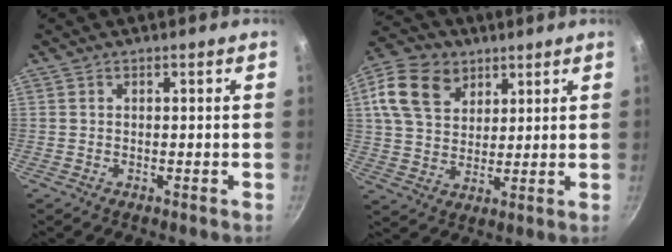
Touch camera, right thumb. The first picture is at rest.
{"total": 14.3, "force": [6.4, 10.3, 7.5], "torque": [-0.128, -0.006, 0.111]}